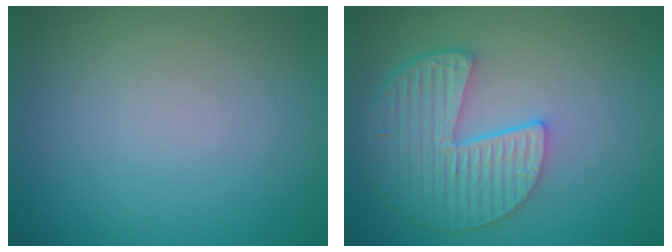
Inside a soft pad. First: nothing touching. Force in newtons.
{"total": 6.2, "press": 4.7, "slide": 4.0}